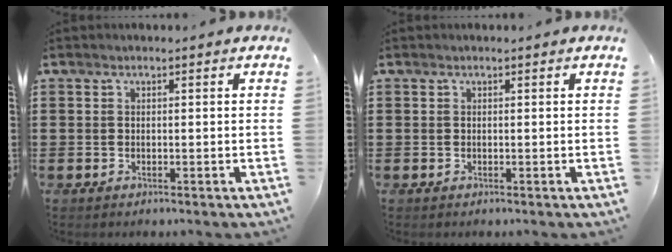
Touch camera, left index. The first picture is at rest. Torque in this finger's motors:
{"motor_torque": [-0.01, 0.01, 0.01, 0.00]}